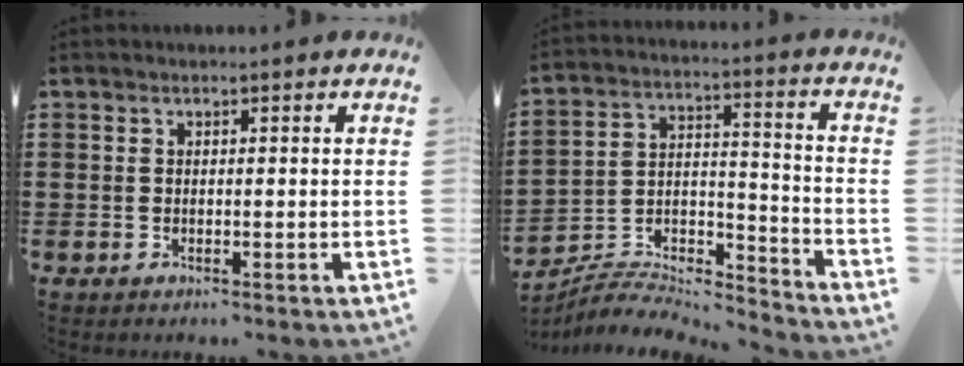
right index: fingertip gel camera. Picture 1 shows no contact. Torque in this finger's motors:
{"motor_torque": [-0.79, -0.65, 0.07, 0.04]}